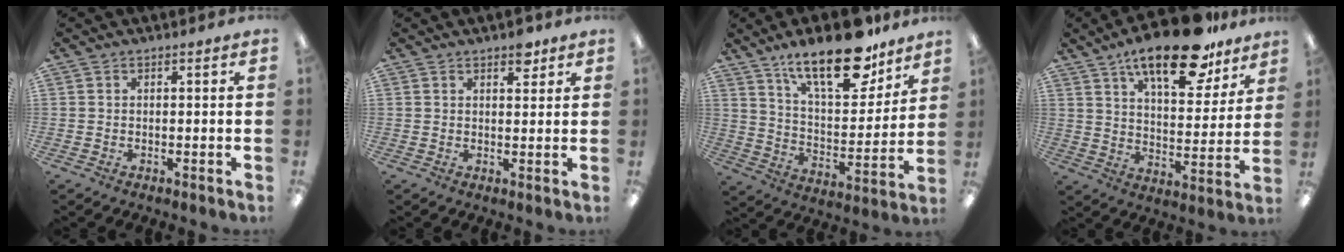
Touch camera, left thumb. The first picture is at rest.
{"total": 4.0, "force": [2.8, 2.0, 1.9], "torque": [-0.002, -0.015, 0.043]}
{"total": 20.9, "force": [14.5, 8.2, 12.6], "torque": [-0.203, -0.083, 0.246]}
{"total": 19.0, "force": [13.5, 6.7, 11.5], "torque": [-0.176, -0.075, 0.222]}